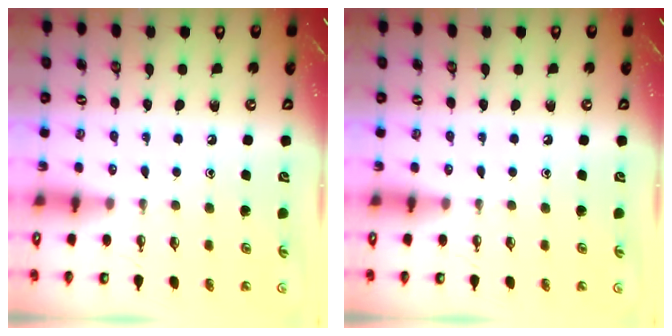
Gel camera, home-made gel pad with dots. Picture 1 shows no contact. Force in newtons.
{"total": 0.0}